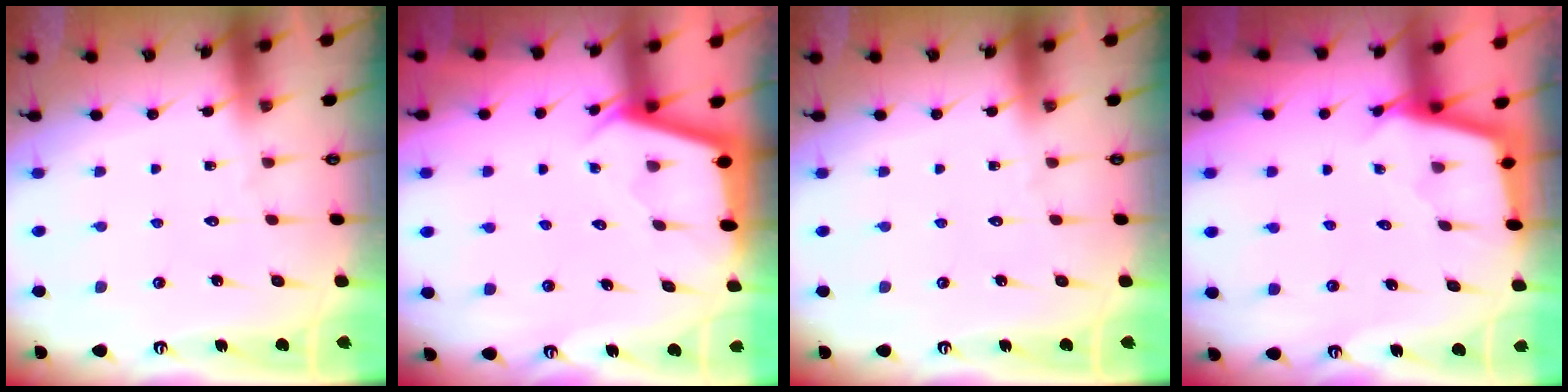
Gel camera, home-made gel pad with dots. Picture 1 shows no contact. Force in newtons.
{"total": 2.6, "press": 2.6, "slide": 0.2}
{"total": 0.0}
{"total": 2.3, "press": 2.3, "slide": 0.2}